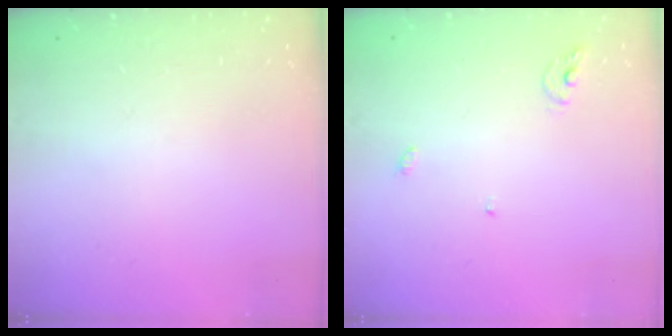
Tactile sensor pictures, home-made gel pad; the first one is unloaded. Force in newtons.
{"total": 4.9, "press": 4.9, "slide": 0.4}